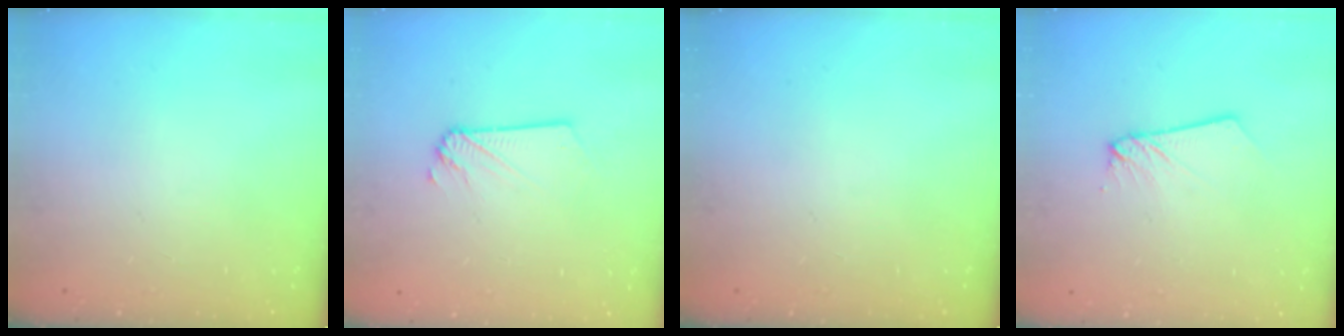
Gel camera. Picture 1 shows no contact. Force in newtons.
{"total": 2.0, "press": 2.0, "slide": 0.2}
{"total": 0.0}
{"total": 2.6, "press": 2.6, "slide": 0.2}